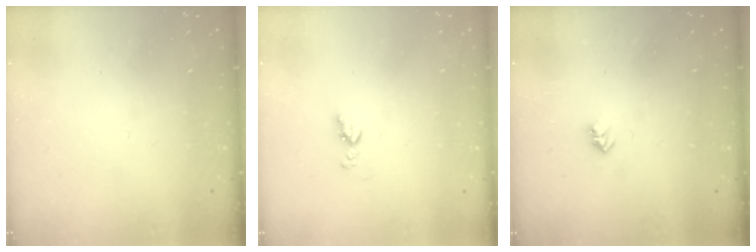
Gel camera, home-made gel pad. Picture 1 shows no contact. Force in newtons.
{"total": 4.5, "press": 4.5, "slide": 0.6}
{"total": 2.6, "press": 2.6, "slide": 0.4}